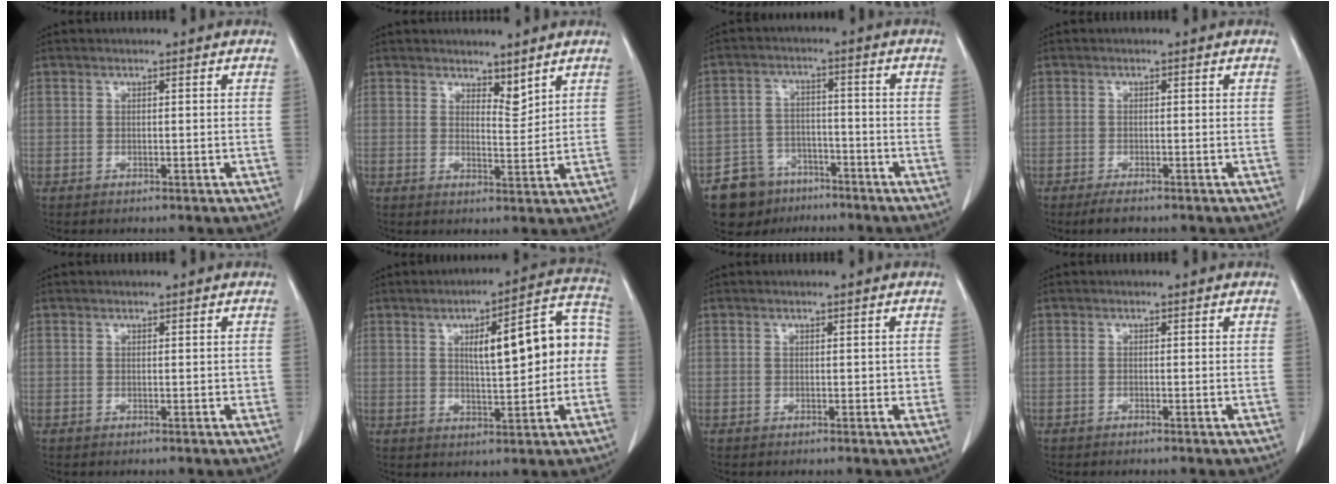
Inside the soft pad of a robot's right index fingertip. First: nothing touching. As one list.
[{"total": 3.3, "force": [2.8, 1.1, 1.2], "torque": [-0.015, -0.009, 0.051]}, {"total": 8.1, "force": [-5.6, 5.8, 1.0], "torque": [-0.018, 0.017, -0.090]}, {"total": 2.2, "force": [-1.6, 0.9, 1.2], "torque": [-0.026, -0.004, -0.023]}, {"total": 0.5, "force": [0.3, 0.4, 0.2], "torque": [0.005, 0.001, 0.004]}, {"total": 13.7, "force": [1.3, 3.9, 13.1], "torque": [-0.170, 0.045, 0.022]}, {"total": 1.1, "force": [0.3, 0.8, 0.6], "torque": [-0.002, 0.001, 0.006]}, {"total": 0.0}]